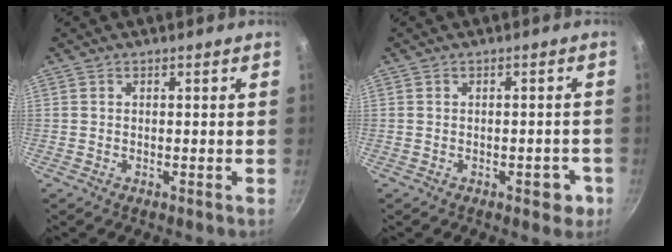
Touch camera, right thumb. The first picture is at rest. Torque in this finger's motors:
{"motor_torque": [0.25, 0.11, -0.20, 0.05, 0.04]}